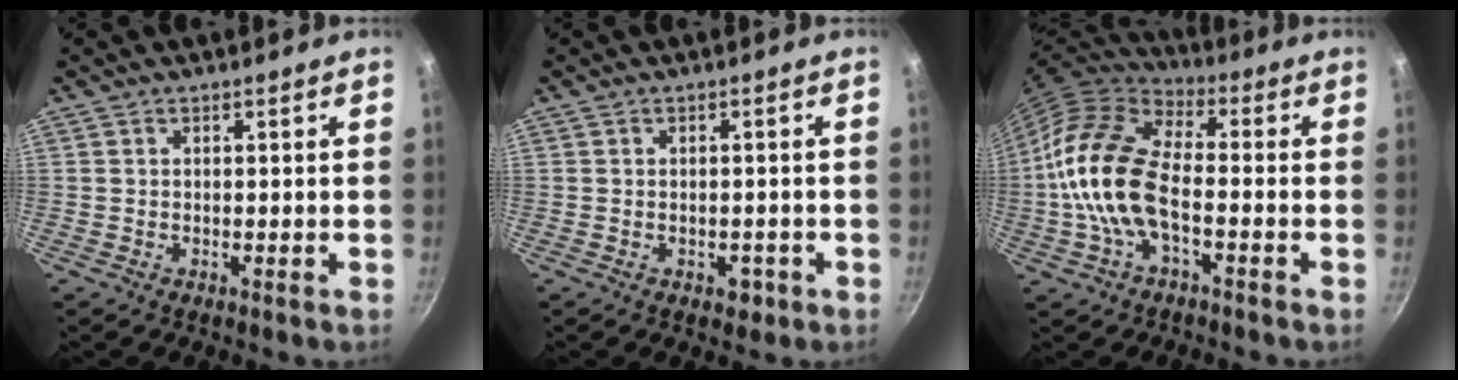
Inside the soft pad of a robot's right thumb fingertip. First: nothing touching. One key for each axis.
{"total": 2.5, "fx": -1.1, "fy": 1.7, "fz": 1.5, "tx": -0.011, "ty": 0.008, "tz": -0.008}
{"total": 16.2, "fx": -2.9, "fy": 8.5, "fz": 13.5, "tx": -0.248, "ty": 0.035, "tz": -0.073}